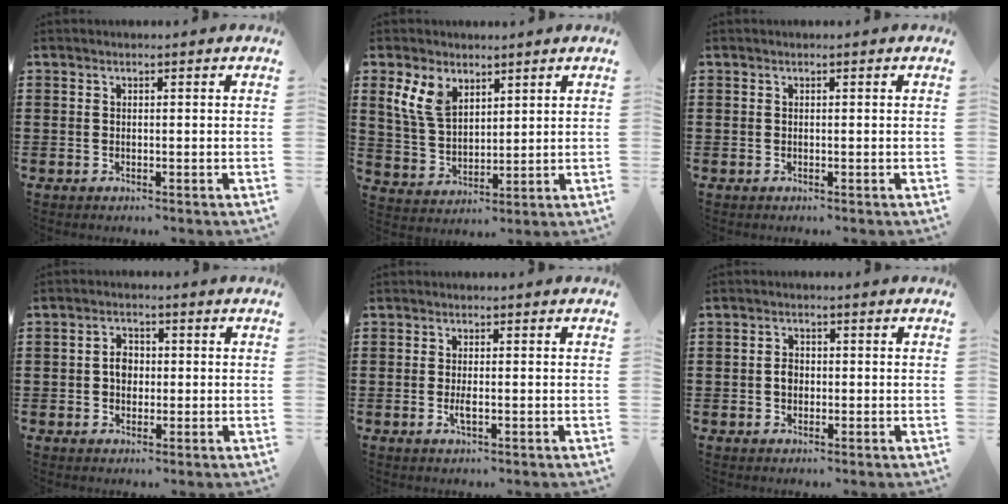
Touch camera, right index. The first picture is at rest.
{"total": 7.0, "force": [3.9, 4.1, 4.1], "torque": [-0.112, -0.001, 0.071]}
{"total": 0.0}
{"total": 3.0, "force": [-0.2, 2.2, 2.1], "torque": [-0.043, 0.008, -0.005]}
{"total": 1.8, "force": [-0.4, 0.3, 1.7], "torque": [-0.039, -0.006, -0.009]}
{"total": 1.9, "force": [-0.3, 1.4, 1.2], "torque": [-0.025, 0.006, -0.007]}